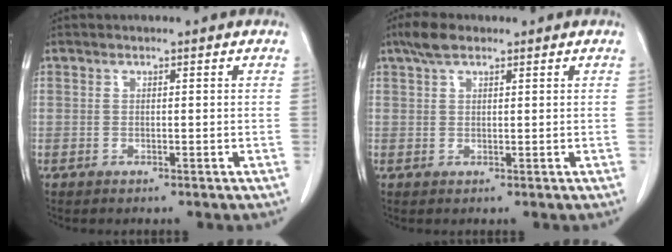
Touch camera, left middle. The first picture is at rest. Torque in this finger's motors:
{"motor_torque": [0.09, -0.09, -0.46, -0.10]}